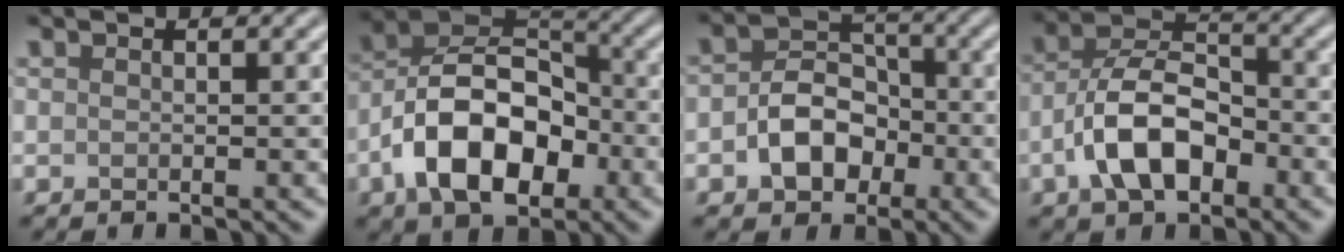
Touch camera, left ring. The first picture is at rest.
{"total": 10.3, "force": [-3.7, 6.2, 7.3], "torque": [-0.125, 0.013, -0.079]}
{"total": 4.9, "force": [-1.5, 3.7, 2.8], "torque": [-0.039, 0.005, -0.029]}
{"total": 7.0, "force": [-2.7, 3.9, 5.1], "torque": [-0.089, 0.013, -0.056]}